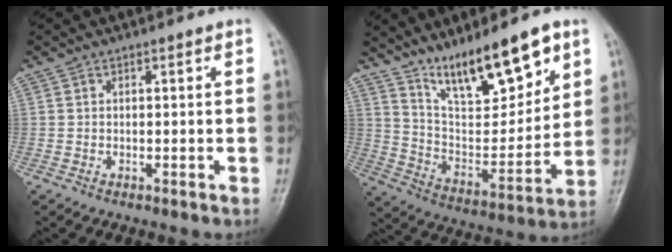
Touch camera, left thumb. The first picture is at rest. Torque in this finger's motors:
{"motor_torque": [2.19, 1.25, 1.20, -1.57, 0.11]}